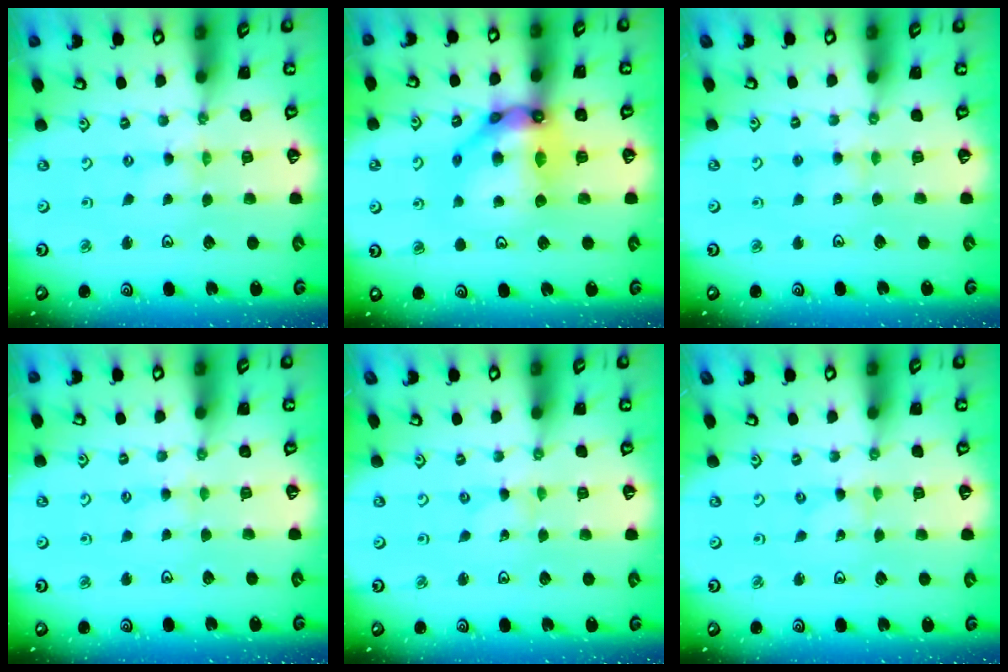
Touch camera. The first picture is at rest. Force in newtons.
{"total": 15.0, "press": 14.8, "slide": 1.9}
{"total": 3.5, "press": 3.5, "slide": 0.5}
{"total": 1.9, "press": 1.9, "slide": 0.3}
{"total": 0.0}
{"total": 0.0}